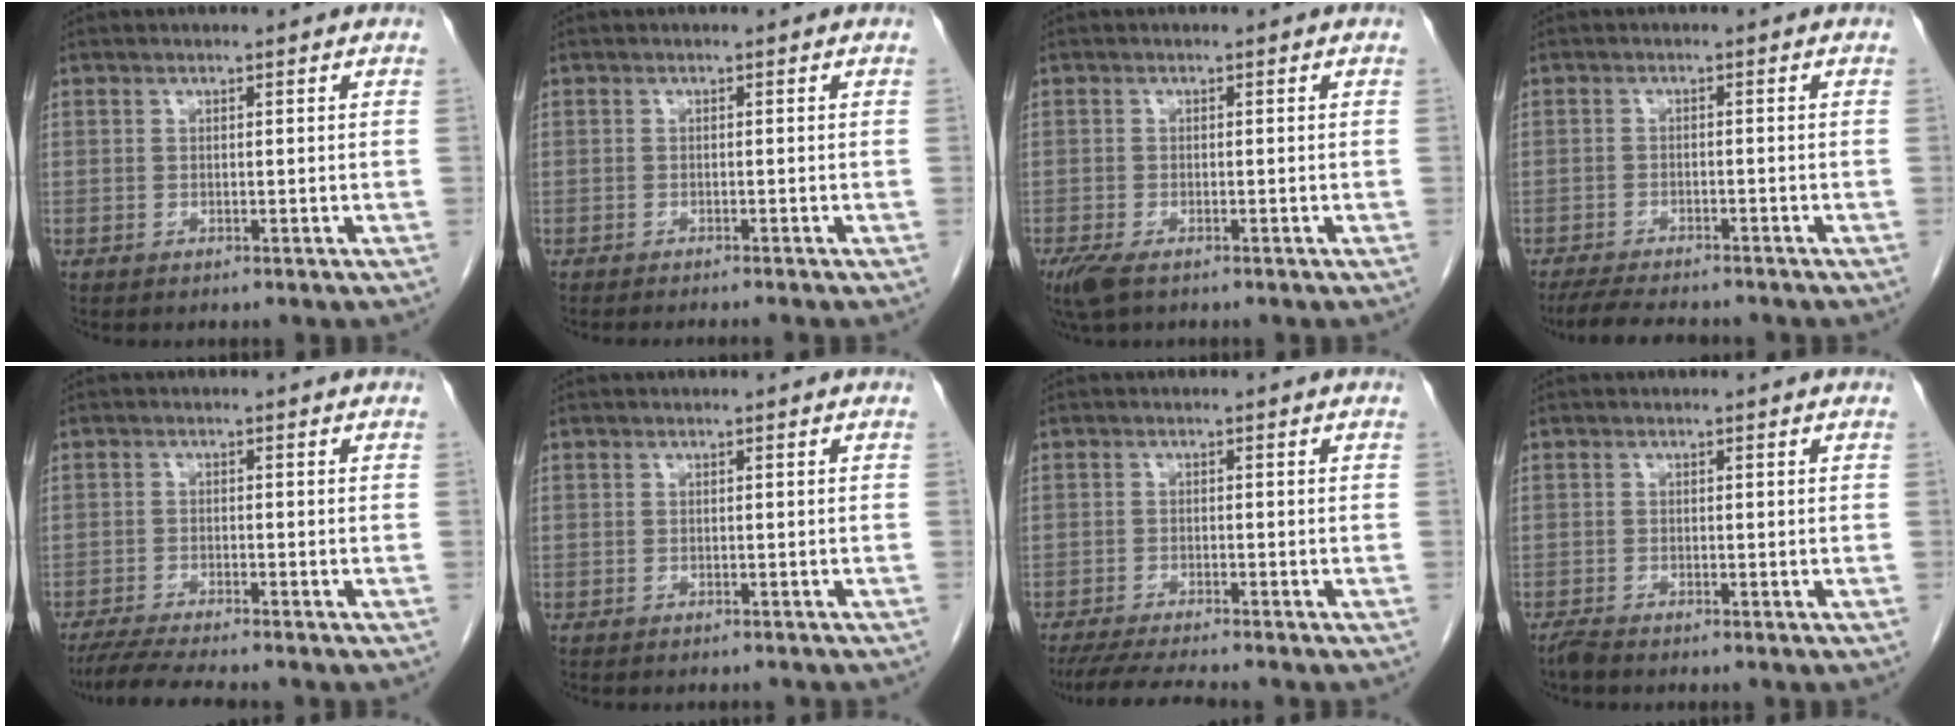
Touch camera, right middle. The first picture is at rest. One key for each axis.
{"total": 3.5, "fx": -3.2, "fy": -0.4, "fz": 1.5, "tx": -0.011, "ty": -0.003, "tz": -0.044}
{"total": 4.2, "fx": -2.8, "fy": 1.5, "fz": 2.8, "tx": -0.064, "ty": -0.013, "tz": -0.048}
{"total": 8.5, "fx": -7.5, "fy": 1.6, "fz": 3.7, "tx": -0.060, "ty": -0.016, "tz": -0.114}
{"total": 7.4, "fx": -6.5, "fy": 0.0, "fz": 3.6, "tx": -0.060, "ty": -0.020, "tz": -0.107}
{"total": 3.8, "fx": -3.5, "fy": 0.9, "fz": 1.3, "tx": -0.016, "ty": -0.005, "tz": -0.040}
{"total": 7.1, "fx": -6.3, "fy": 0.0, "fz": 3.2, "tx": -0.053, "ty": -0.021, "tz": -0.103}
{"total": 1.3, "fx": -1.2, "fy": 0.0, "fz": 0.5, "tx": -0.019, "ty": -0.005, "tz": -0.026}